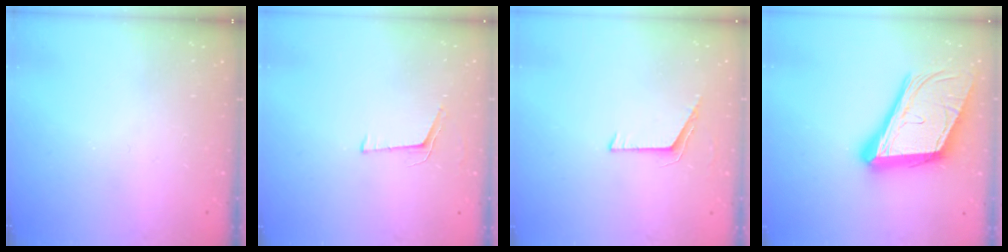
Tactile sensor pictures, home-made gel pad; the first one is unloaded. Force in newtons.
{"total": 4.2, "press": 3.5, "slide": 2.3}
{"total": 6.1, "press": 6.0, "slide": 0.6}
{"total": 24.2, "press": 23.8, "slide": 4.4}